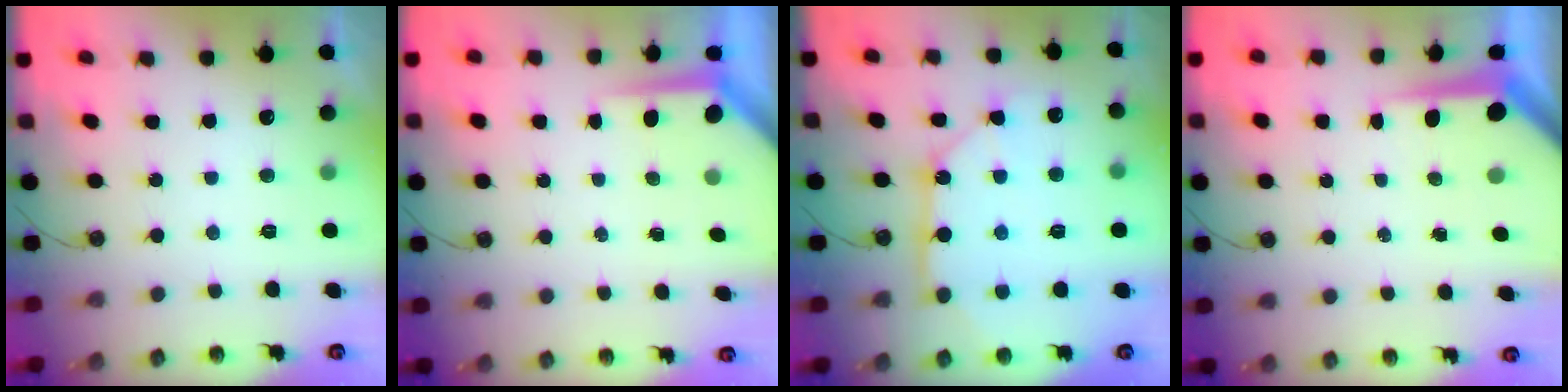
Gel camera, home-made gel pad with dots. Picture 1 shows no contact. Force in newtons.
{"total": 4.0, "press": 4.0, "slide": 0.3}
{"total": 14.2, "press": 14.1, "slide": 1.5}
{"total": 5.9, "press": 5.9, "slide": 0.4}